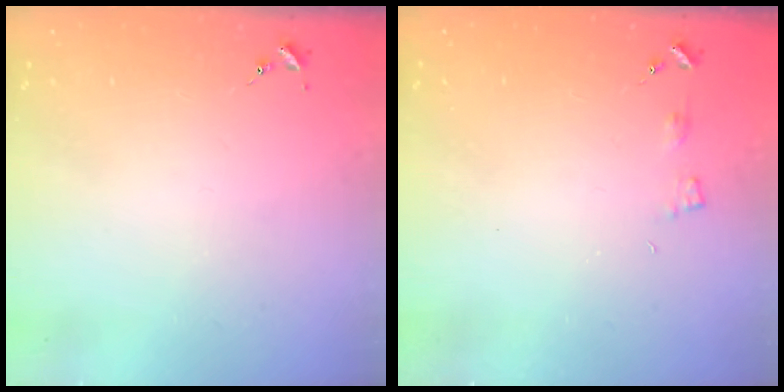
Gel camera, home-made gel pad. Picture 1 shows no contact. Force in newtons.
{"total": 3.6, "press": 3.6, "slide": 0.5}